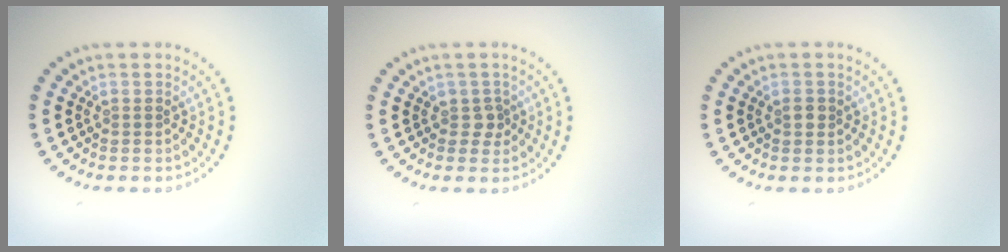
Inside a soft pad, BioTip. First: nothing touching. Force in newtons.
{"total": 1.3, "press": 1.0, "slide": 0.7}
{"total": 0.9, "press": 0.9, "slide": 0.2}